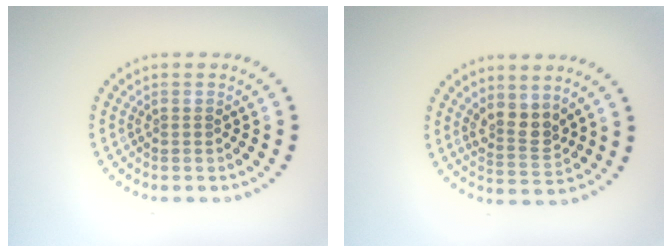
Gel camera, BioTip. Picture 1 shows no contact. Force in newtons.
{"total": 2.6, "press": 2.3, "slide": 1.2}